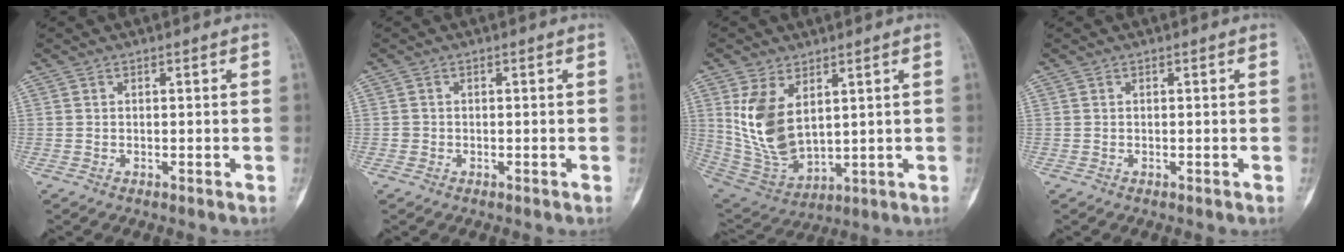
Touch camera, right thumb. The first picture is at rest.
{"total": 0.7, "force": [-0.2, 0.7, 0.1], "torque": [0.002, 0.005, -0.003]}
{"total": 13.3, "force": [3.9, 7.6, 10.1], "torque": [-0.183, -0.023, 0.099]}
{"total": 0.0}